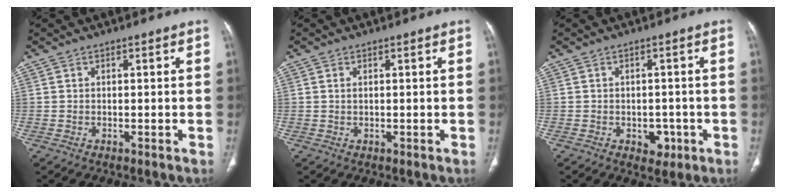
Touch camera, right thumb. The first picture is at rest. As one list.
[{"total": 0.7, "force": [0.3, 0.4, 0.6], "torque": [-0.011, 0.004, 0.006]}, {"total": 3.7, "force": [-1.3, 2.7, 2.1], "torque": [-0.009, 0.005, -0.011]}]